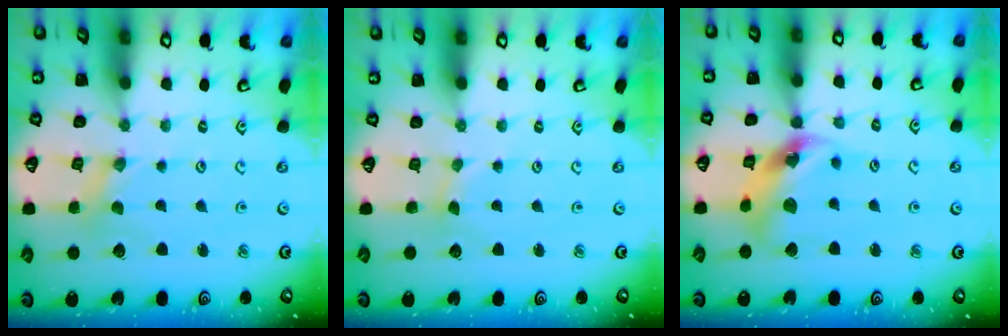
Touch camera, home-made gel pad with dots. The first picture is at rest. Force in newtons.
{"total": 1.3, "press": 1.2, "slide": 0.2}
{"total": 13.1, "press": 13.0, "slide": 1.7}